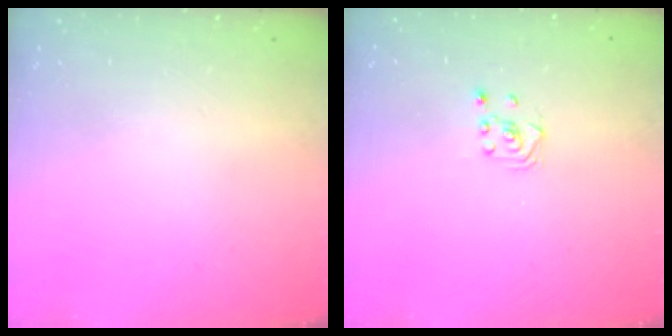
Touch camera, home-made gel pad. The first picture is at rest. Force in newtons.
{"total": 1.6, "press": 1.4, "slide": 0.9}